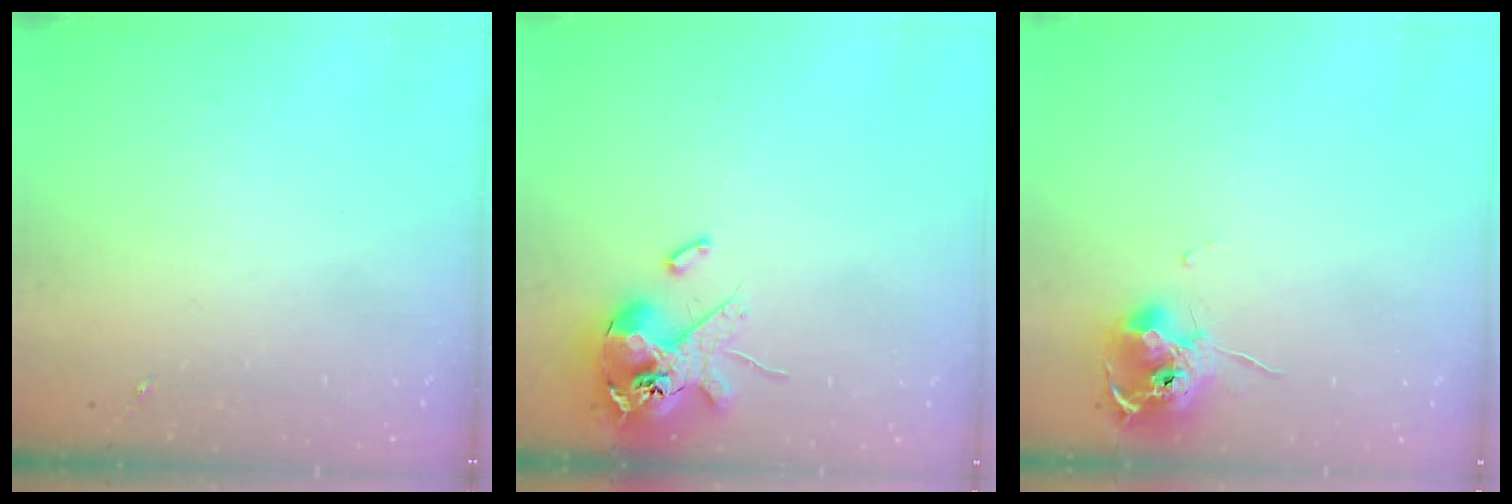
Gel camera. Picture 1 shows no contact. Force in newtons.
{"total": 14.1, "press": 13.9, "slide": 2.5}
{"total": 11.7, "press": 11.7, "slide": 0.7}